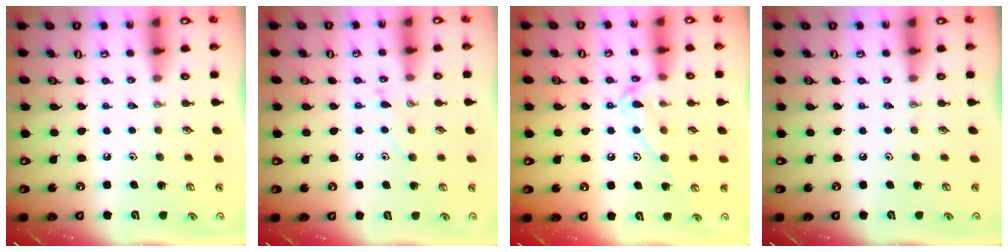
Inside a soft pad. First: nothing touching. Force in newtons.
{"total": 6.6, "press": 6.6, "slide": 0.6}
{"total": 11.5, "press": 11.5, "slide": 0.7}
{"total": 0.0}